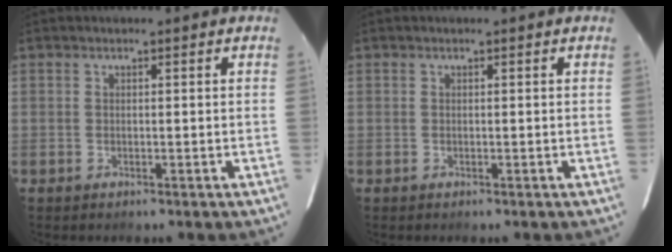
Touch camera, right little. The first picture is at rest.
{"total": 0.0}